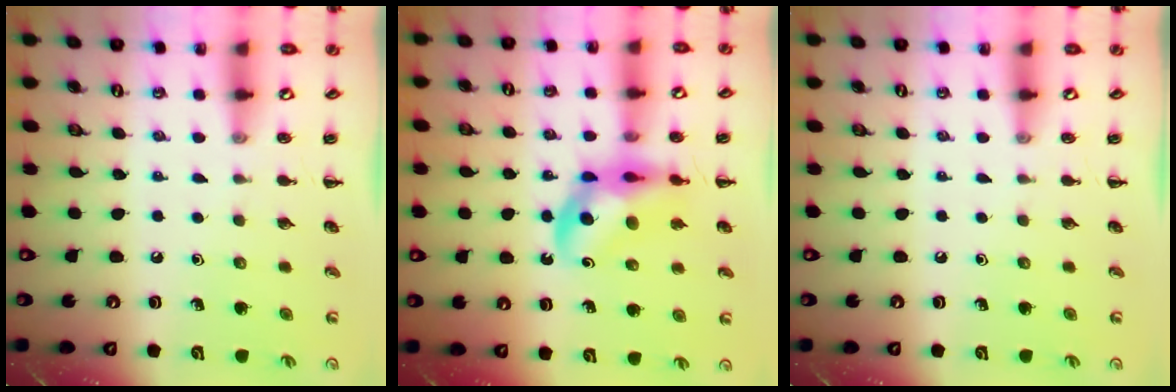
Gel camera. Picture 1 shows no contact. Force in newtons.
{"total": 12.1, "press": 11.6, "slide": 3.4}
{"total": 0.0}